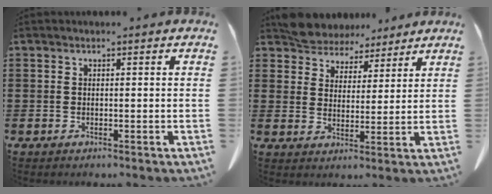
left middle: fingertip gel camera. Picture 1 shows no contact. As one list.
[{"total": 5.7, "force": [5.5, 1.8, 0.0], "torque": [-0.031, -0.024, 0.104]}]